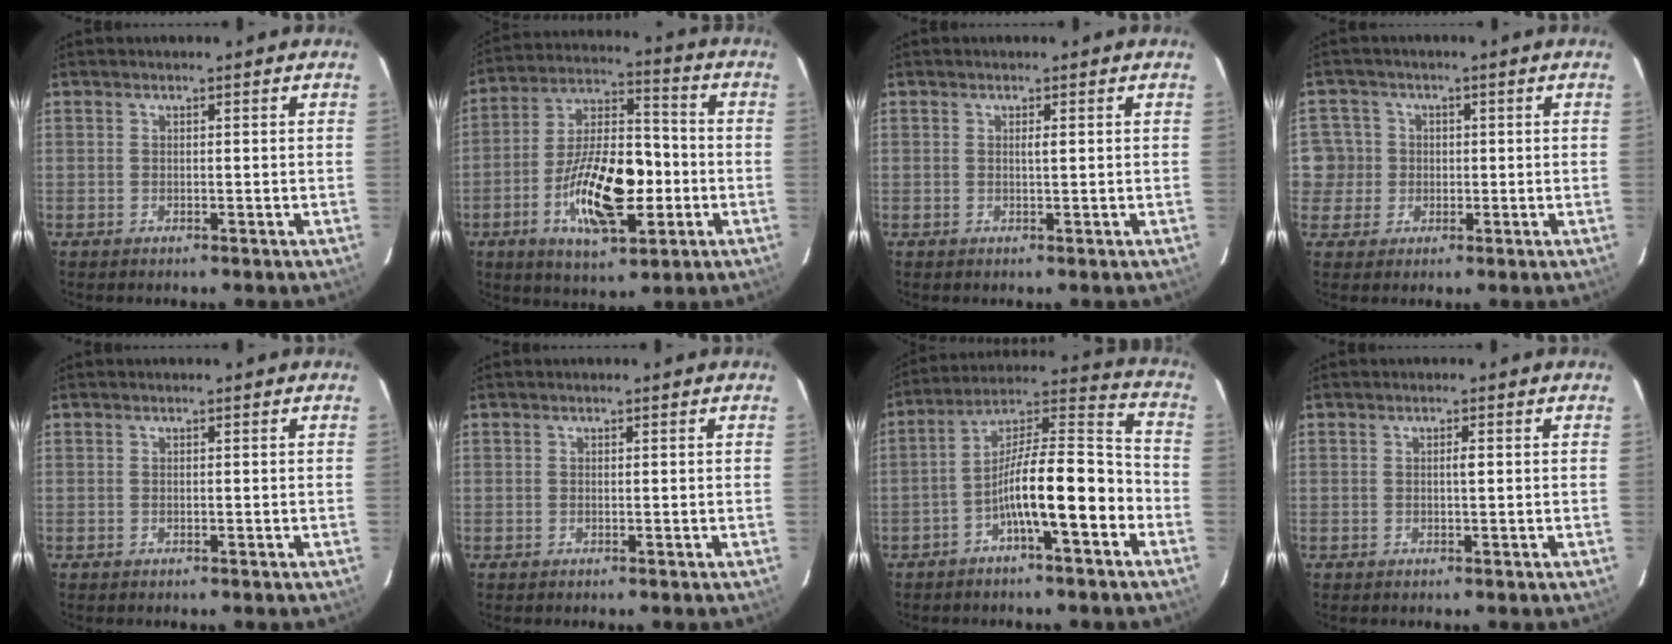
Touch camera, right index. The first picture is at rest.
{"total": 16.2, "force": [-4.5, 5.7, 14.5], "torque": [-0.269, 0.010, -0.074]}
{"total": 0.8, "force": [0.2, 0.0, 0.8], "torque": [-0.015, 0.000, 0.003]}
{"total": 5.3, "force": [0.2, 5.3, -0.3], "torque": [0.013, 0.018, 0.008]}
{"total": 0.0}
{"total": 0.0}
{"total": 13.7, "force": [-5.2, 2.0, 12.5], "torque": [-0.213, 0.030, -0.085]}
{"total": 0.9, "force": [0.1, 0.1, 0.9], "torque": [-0.016, 0.001, 0.001]}